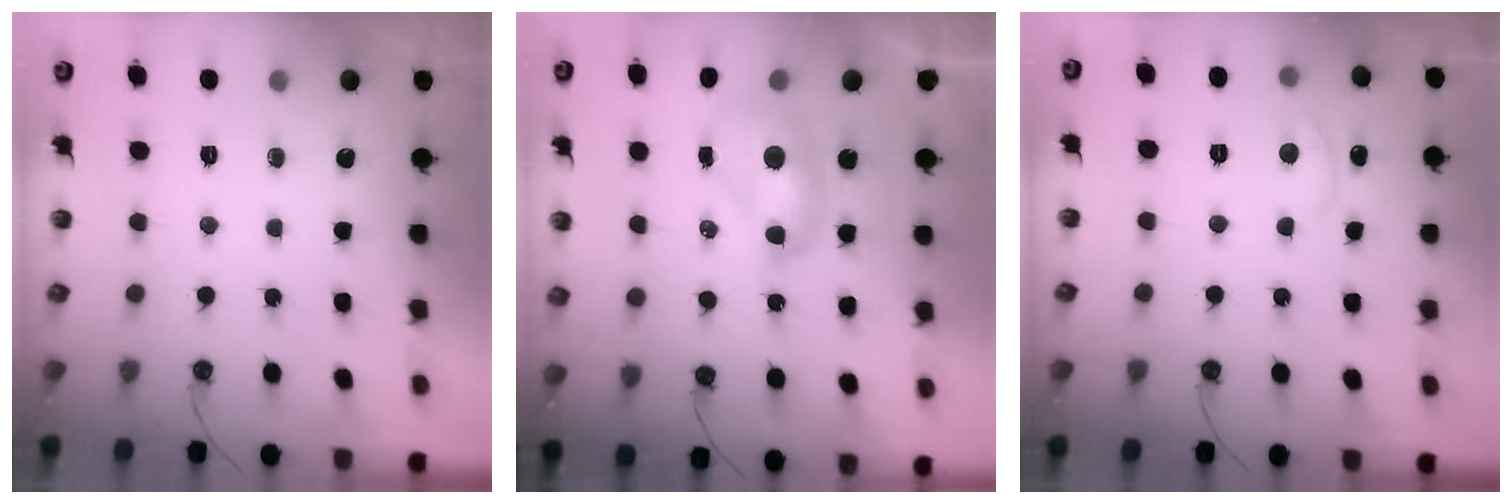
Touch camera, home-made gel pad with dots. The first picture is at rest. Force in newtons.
{"total": 2.4, "press": 2.4, "slide": 0.3}
{"total": 1.4, "press": 1.4, "slide": 0.5}